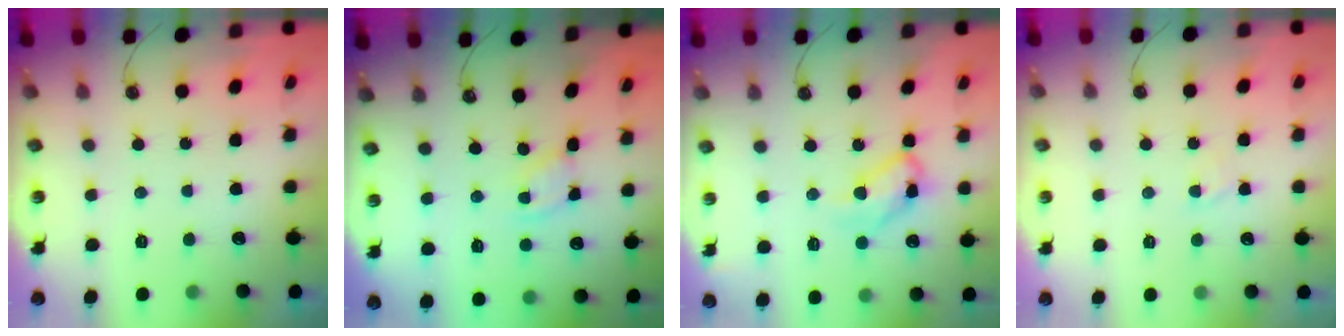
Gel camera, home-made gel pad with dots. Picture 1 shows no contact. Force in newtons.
{"total": 2.1, "press": 2.1, "slide": 0.0}
{"total": 11.5, "press": 11.4, "slide": 1.6}
{"total": 1.5, "press": 1.5, "slide": 0.3}